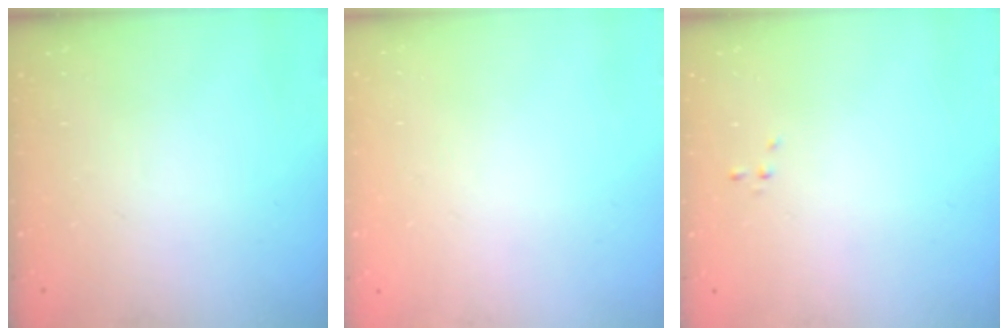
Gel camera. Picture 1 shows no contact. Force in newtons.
{"total": 1.8, "press": 1.8, "slide": 0.2}
{"total": 0.0}